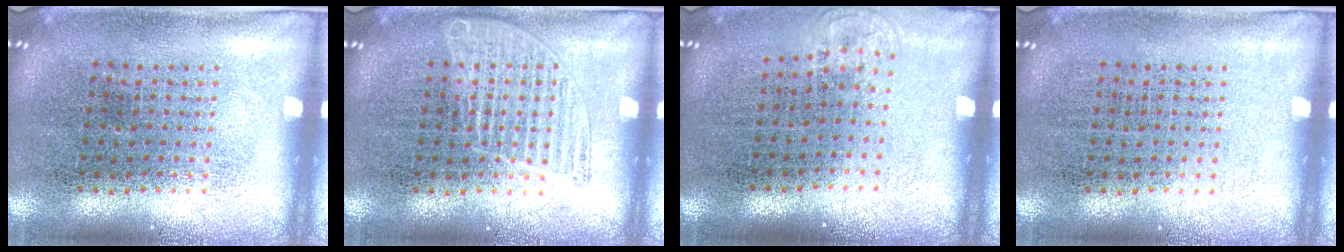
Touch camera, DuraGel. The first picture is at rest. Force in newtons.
{"total": 1.6, "press": 1.6, "slide": 0.2}
{"total": 0.6, "press": 0.5, "slide": 0.3}
{"total": 0.0}